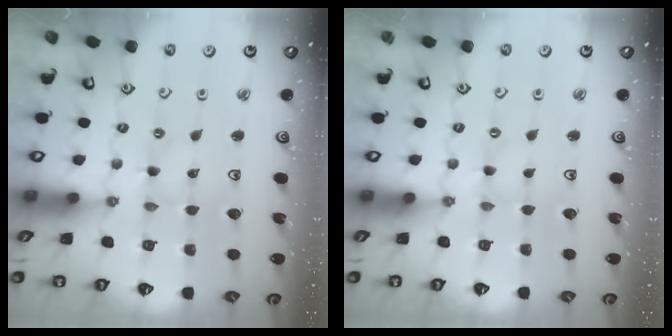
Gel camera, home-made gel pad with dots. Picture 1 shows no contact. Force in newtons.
{"total": 0.0}